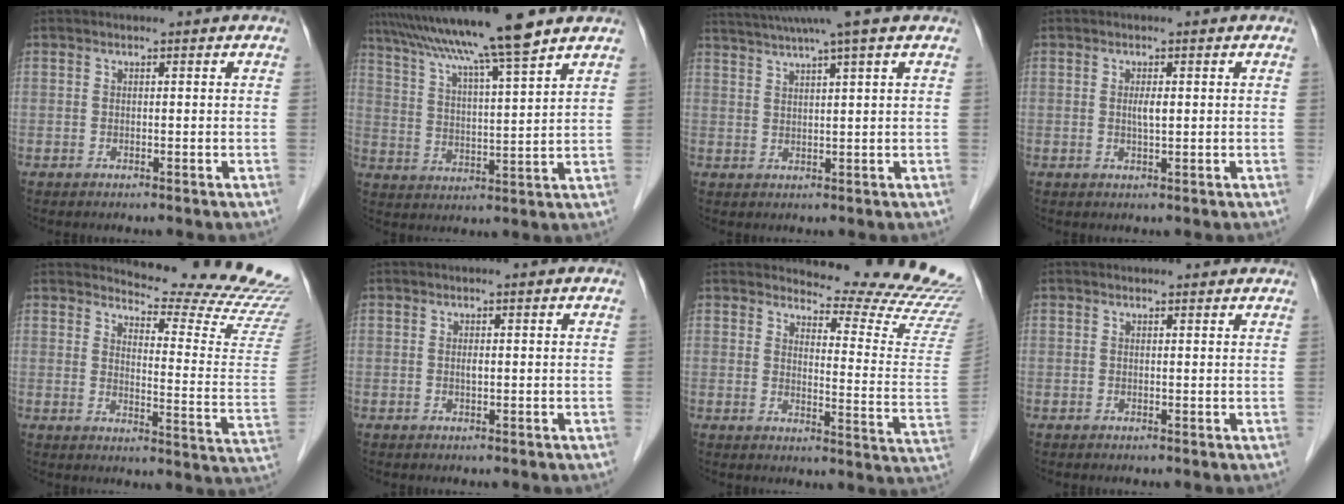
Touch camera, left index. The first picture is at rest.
{"total": 14.7, "force": [11.9, -1.1, 8.6], "torque": [-0.149, 0.017, 0.189]}
{"total": 8.1, "force": [6.5, -2.0, 4.4], "torque": [-0.072, 0.021, 0.097]}
{"total": 1.7, "force": [0.2, 0.2, 1.6], "torque": [-0.031, -0.002, 0.003]}
{"total": 17.9, "force": [17.7, -0.7, 3.1], "torque": [-0.041, -0.152, 0.191]}
{"total": 0.6, "force": [0.0, 0.1, 0.6], "torque": [-0.013, -0.003, 0.000]}
{"total": 16.9, "force": [16.8, -0.2, 2.3], "torque": [-0.021, -0.150, 0.173]}
{"total": 2.4, "force": [2.3, 0.6, 0.4], "torque": [-0.010, 0.007, 0.020]}